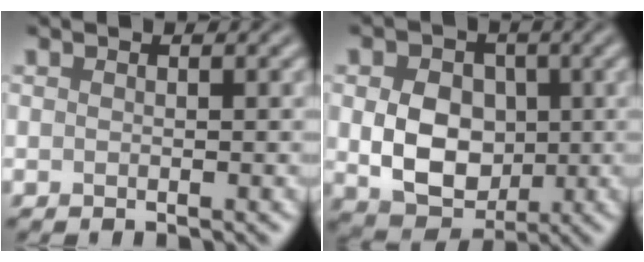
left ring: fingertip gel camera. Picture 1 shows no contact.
{"total": 6.9, "force": [0.0, 5.4, 4.3], "torque": [-0.080, -0.008, 0.002]}